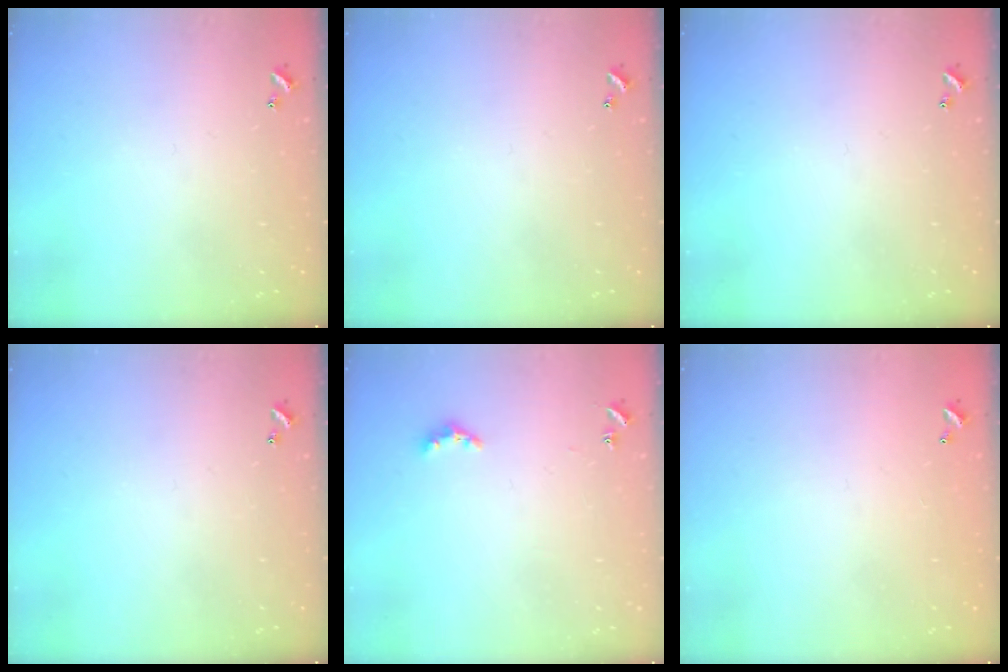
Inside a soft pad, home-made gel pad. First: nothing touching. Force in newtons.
{"total": 0.0}
{"total": 0.0}
{"total": 0.0}
{"total": 3.6, "press": 3.5, "slide": 0.5}
{"total": 2.8, "press": 2.8, "slide": 0.1}